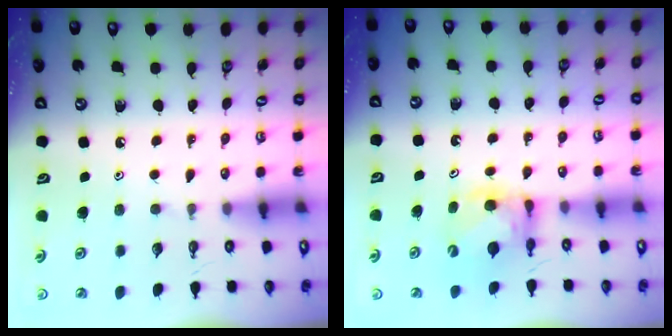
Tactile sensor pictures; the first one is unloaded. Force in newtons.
{"total": 6.4, "press": 6.4, "slide": 0.5}